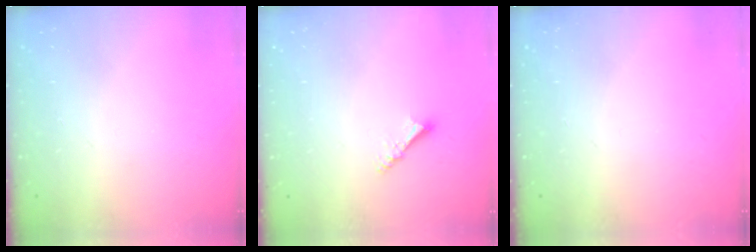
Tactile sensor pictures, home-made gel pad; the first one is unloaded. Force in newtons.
{"total": 3.9, "press": 3.9, "slide": 0.3}
{"total": 0.0}